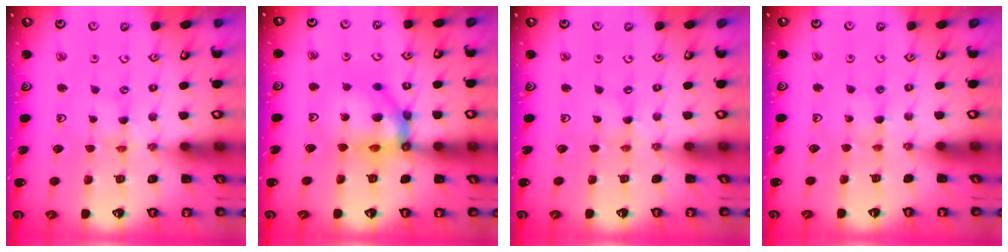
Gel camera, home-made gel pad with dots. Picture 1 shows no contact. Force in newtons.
{"total": 12.8, "press": 12.6, "slide": 2.3}
{"total": 0.0}
{"total": 2.4, "press": 2.3, "slide": 0.3}